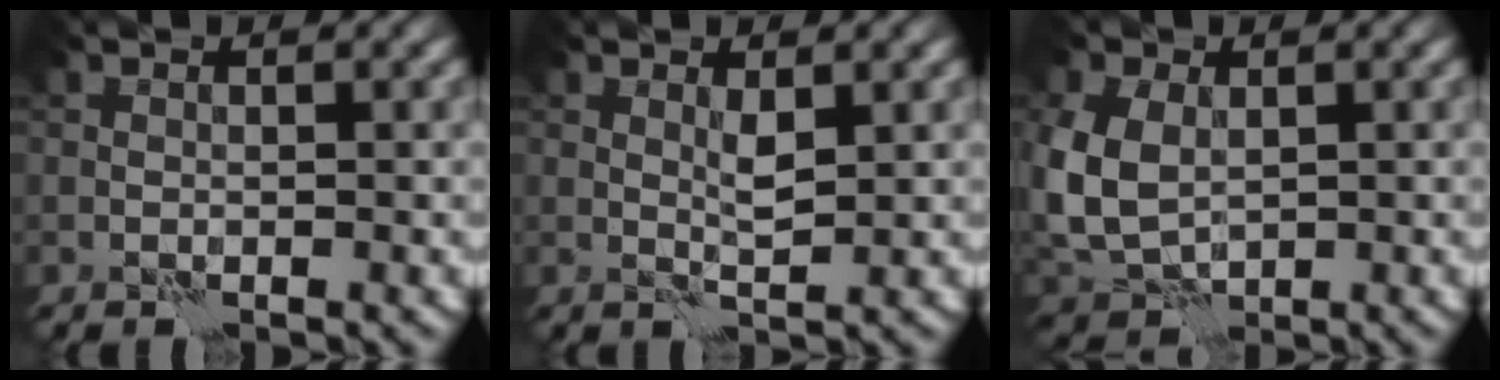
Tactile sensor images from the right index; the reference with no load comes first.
{"total": 1.3, "force": [0.6, 0.2, 1.2], "torque": [-0.027, 0.000, 0.011]}
{"total": 6.5, "force": [0.5, 4.8, 4.4], "torque": [-0.128, 0.000, 0.013]}